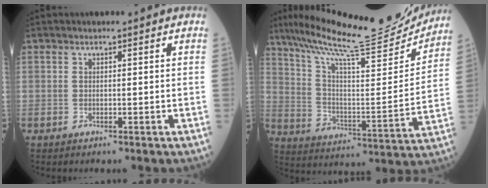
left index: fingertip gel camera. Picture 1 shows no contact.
{"total": 23.8, "force": [21.4, 2.0, 10.3], "torque": [-0.182, -0.036, 0.313]}